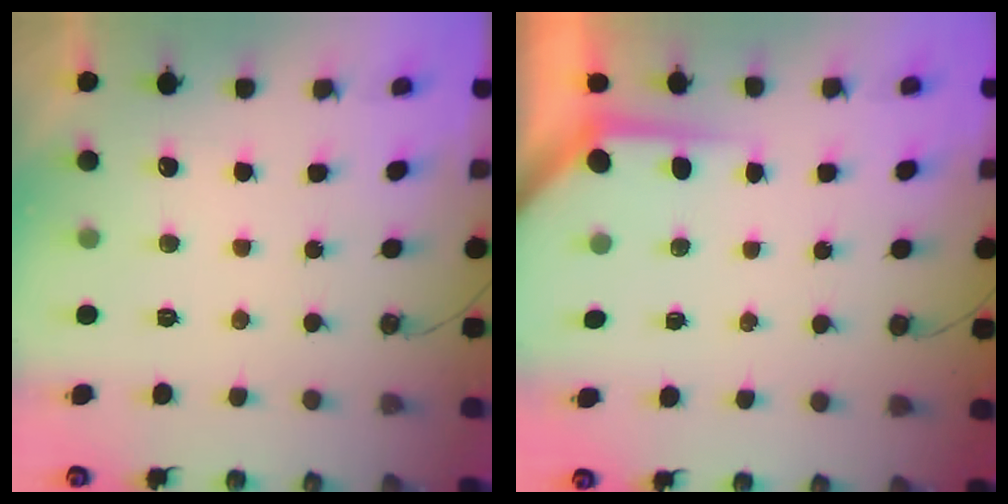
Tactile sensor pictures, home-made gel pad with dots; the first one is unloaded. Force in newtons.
{"total": 3.7, "press": 3.7, "slide": 0.3}